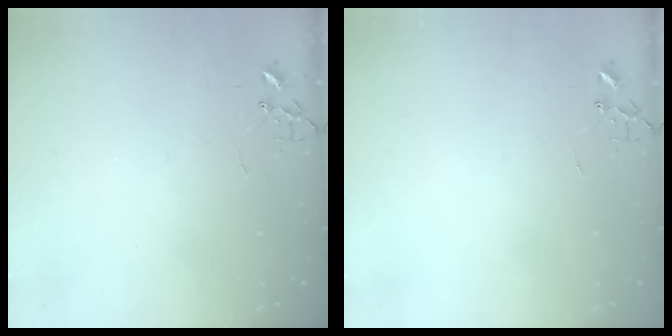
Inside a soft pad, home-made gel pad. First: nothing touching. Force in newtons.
{"total": 0.0}